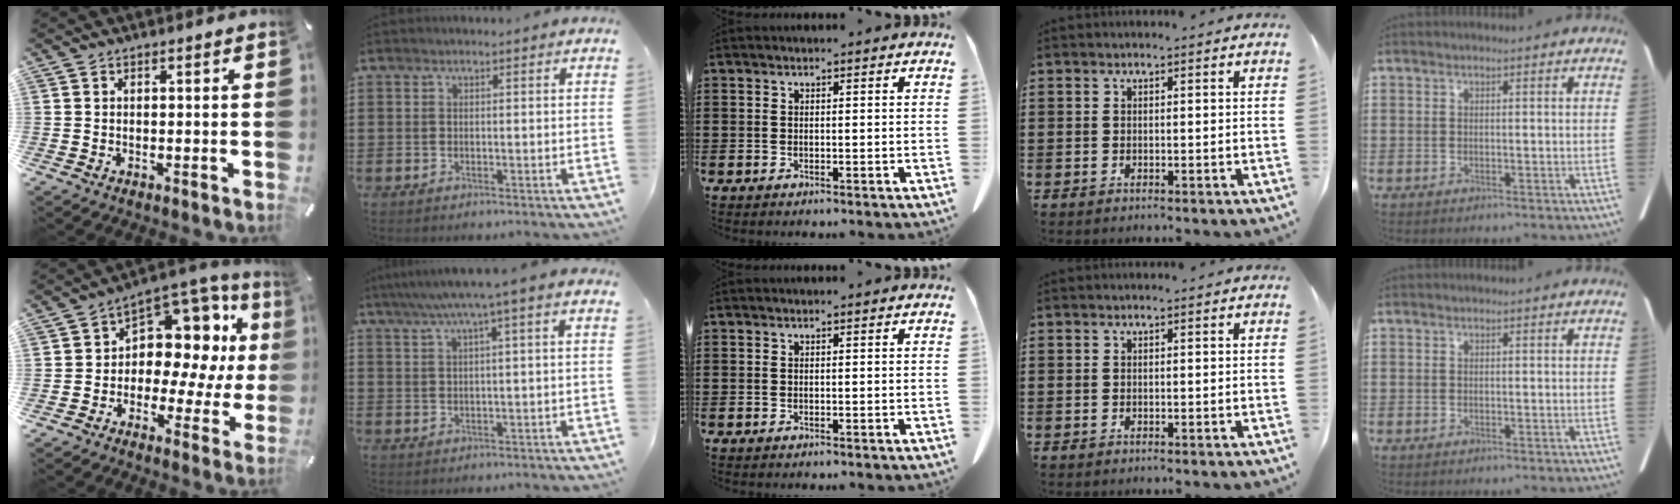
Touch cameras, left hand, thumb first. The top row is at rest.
{"thumb": {"total": 11.2, "force": [2.8, 8.6, 6.6], "torque": [-0.085, -0.045, 0.054]}, "index": {"total": 4.5, "force": [2.2, -0.6, 3.8], "torque": [-0.079, -0.003, 0.034]}}